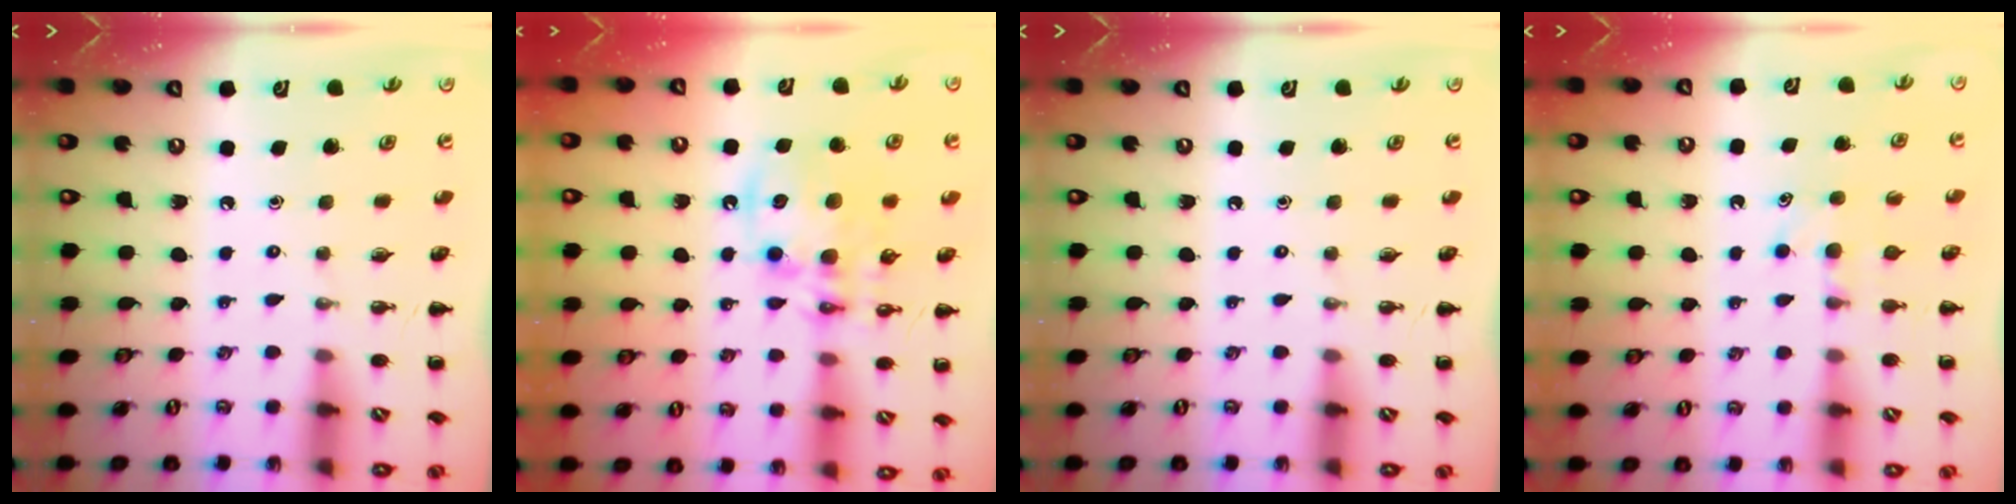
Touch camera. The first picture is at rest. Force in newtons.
{"total": 12.7, "press": 12.4, "slide": 2.9}
{"total": 0.0}
{"total": 4.7, "press": 4.5, "slide": 1.1}